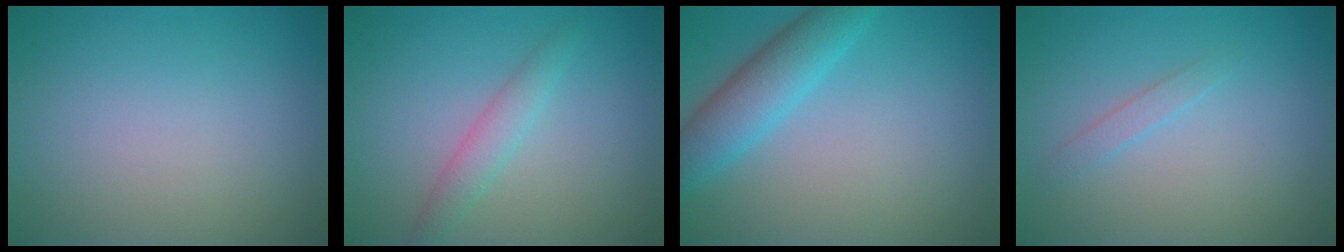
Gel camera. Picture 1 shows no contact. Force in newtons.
{"total": 2.0, "press": 2.0, "slide": 0.0}
{"total": 4.4, "press": 4.4, "slide": 0.1}
{"total": 1.0, "press": 1.0, "slide": 0.0}